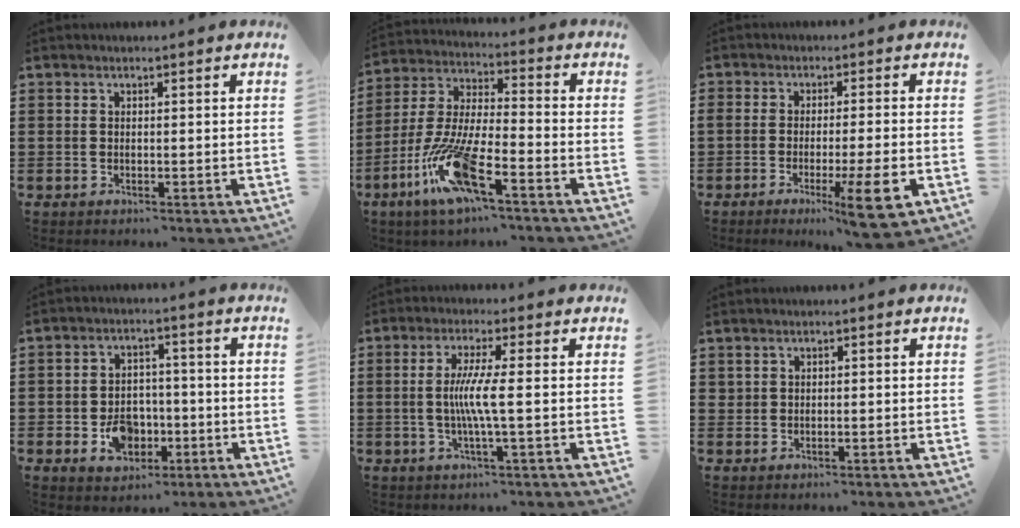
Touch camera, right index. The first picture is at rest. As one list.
[{"total": 12.7, "force": [-7.8, 2.4, 9.8], "torque": [-0.223, -0.006, -0.152]}, {"total": 8.6, "force": [-3.9, 0.9, 7.6], "torque": [-0.116, -0.003, -0.061]}, {"total": 6.5, "force": [-2.2, 4.9, 3.7], "torque": [-0.065, 0.010, -0.039]}, {"total": 5.6, "force": [-0.3, -0.3, 5.6], "torque": [-0.108, -0.011, -0.011]}, {"total": 0.7, "force": [0.4, 0.6, 0.1], "torque": [-0.004, 0.004, 0.007]}]